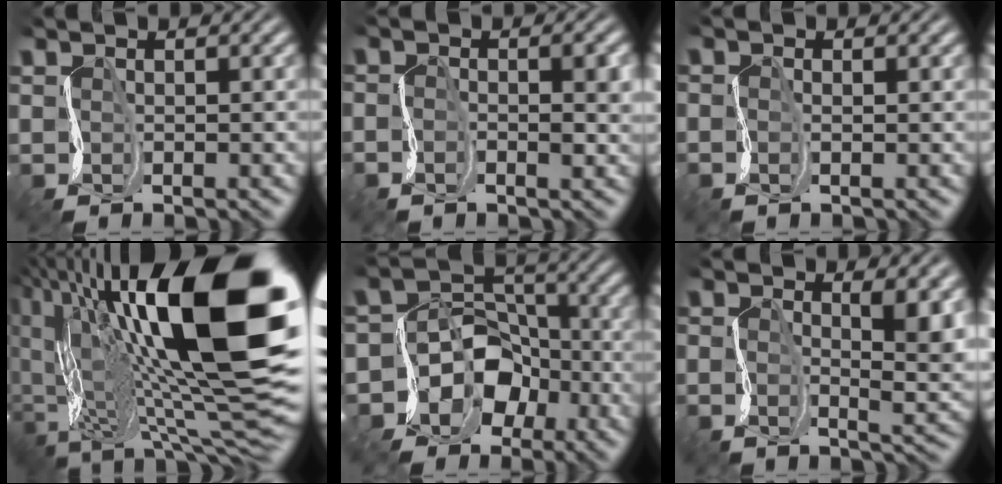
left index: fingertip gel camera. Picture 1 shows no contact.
{"total": 2.0, "force": [-1.3, 0.7, 1.4], "torque": [-0.033, -0.002, -0.031]}
{"total": 0.7, "force": [-0.7, 0.0, -0.1], "torque": [-0.006, -0.001, -0.016]}
{"total": 20.3, "force": [3.0, 8.4, 18.3], "torque": [-0.319, 0.023, 0.042]}
{"total": 6.4, "force": [-3.4, 5.2, 1.7], "torque": [-0.015, 0.010, -0.077]}
{"total": 4.1, "force": [0.2, 1.5, 3.8], "torque": [-0.069, -0.007, -0.002]}